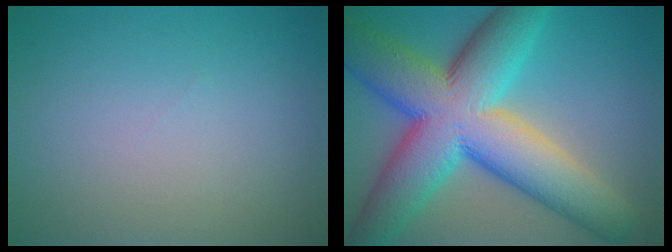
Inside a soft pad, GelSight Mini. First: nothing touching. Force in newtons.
{"total": 14.6, "press": 14.6, "slide": 0.2}